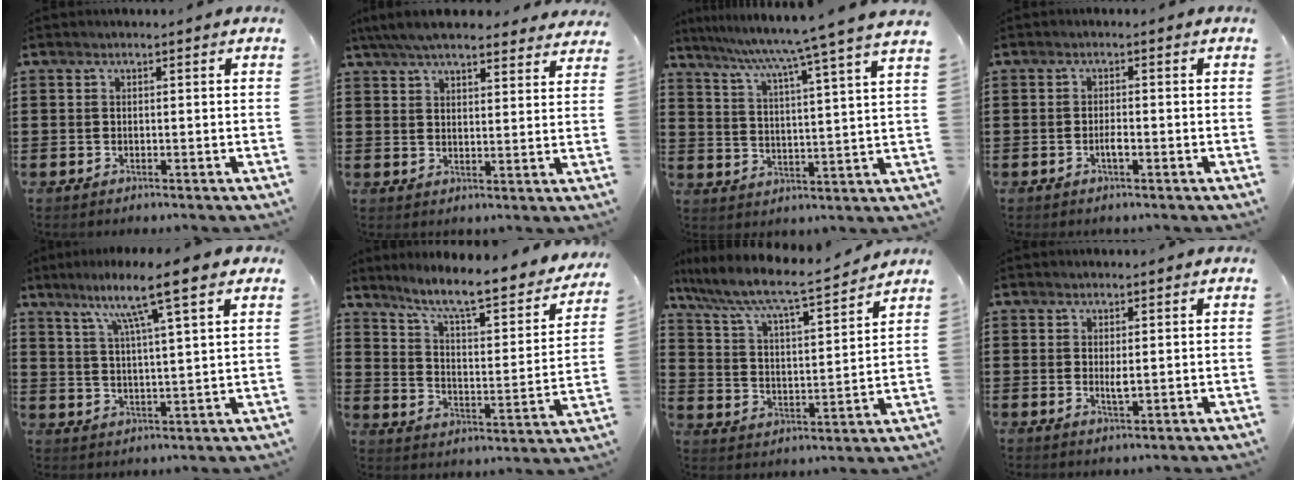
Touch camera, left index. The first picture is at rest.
{"total": 6.4, "force": [5.9, 1.2, 2.2], "torque": [-0.062, -0.013, 0.110]}
{"total": 7.0, "force": [5.9, -1.7, 3.3], "torque": [-0.089, -0.048, 0.090]}
{"total": 1.7, "force": [-0.7, 0.4, 1.4], "torque": [-0.028, 0.001, -0.013]}
{"total": 9.5, "force": [6.7, 0.2, 6.7], "torque": [-0.132, -0.023, 0.108]}
{"total": 8.6, "force": [7.4, 0.3, 4.3], "torque": [-0.105, -0.053, 0.118]}
{"total": 6.5, "force": [5.6, 0.5, 3.1], "torque": [-0.087, -0.040, 0.087]}
{"total": 2.0, "force": [0.3, 0.4, 1.9], "torque": [-0.036, -0.003, 0.005]}